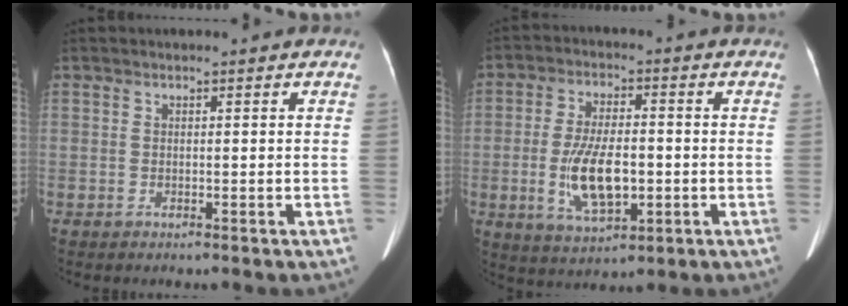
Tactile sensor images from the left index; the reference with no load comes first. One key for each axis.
{"total": 10.0, "fx": -1.8, "fy": 4.1, "fz": 8.9, "tx": -0.180, "ty": 0.000, "tz": -0.025}